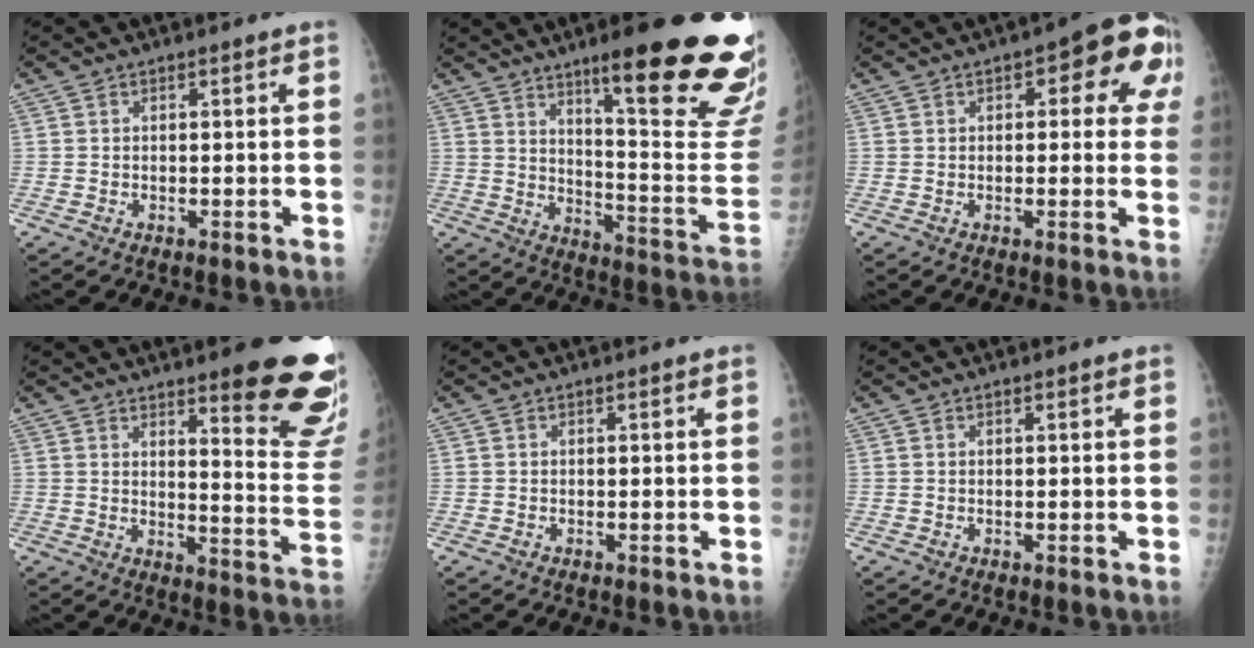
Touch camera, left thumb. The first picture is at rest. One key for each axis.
{"total": 27.3, "fx": 17.1, "fy": 4.4, "fz": 20.8, "tx": -0.212, "ty": -0.090, "tz": 0.241}
{"total": 11.8, "fx": 3.8, "fy": 5.2, "fz": 9.9, "tx": -0.068, "ty": 0.013, "tz": 0.032}
{"total": 17.7, "fx": 11.7, "fy": 3.3, "fz": 12.9, "tx": -0.125, "ty": -0.090, "tz": 0.149}
{"total": 0.0}
{"total": 0.0}